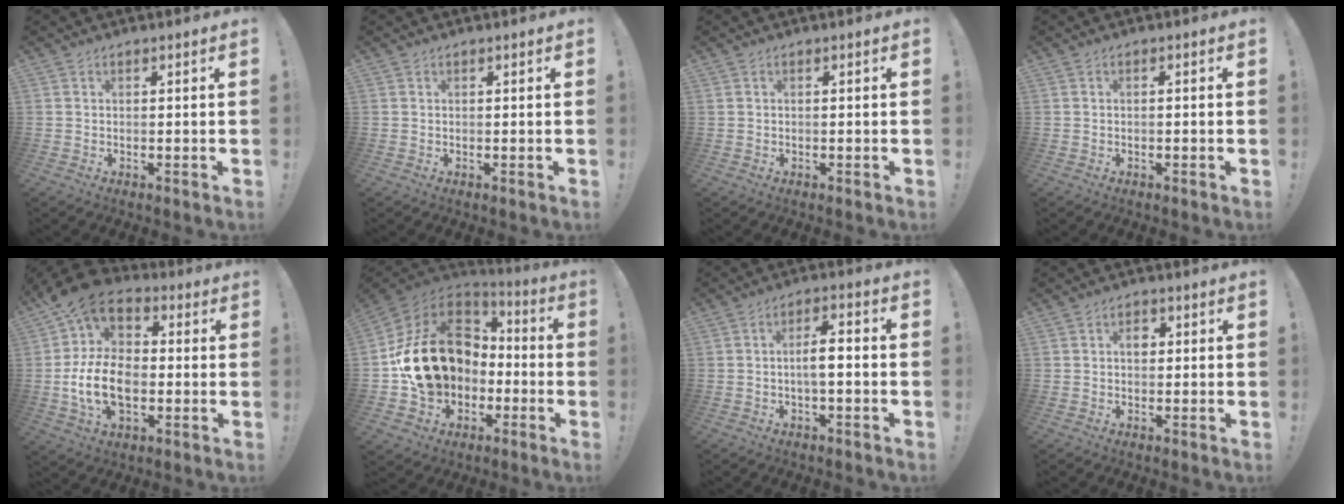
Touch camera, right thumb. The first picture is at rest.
{"total": 0.0}
{"total": 0.0}
{"total": 0.7, "force": [-0.5, -0.2, 0.3], "torque": [-0.006, 0.000, -0.010]}
{"total": 19.2, "force": [0.2, 12.3, 14.6], "torque": [-0.277, 0.001, 0.007]}
{"total": 21.5, "force": [0.3, 17.2, 12.9], "torque": [-0.208, 0.011, 0.034]}
{"total": 6.0, "force": [-1.0, 1.7, 5.7], "torque": [-0.097, 0.005, -0.023]}
{"total": 2.7, "force": [0.3, 2.0, 1.9], "torque": [-0.025, 0.004, 0.000]}